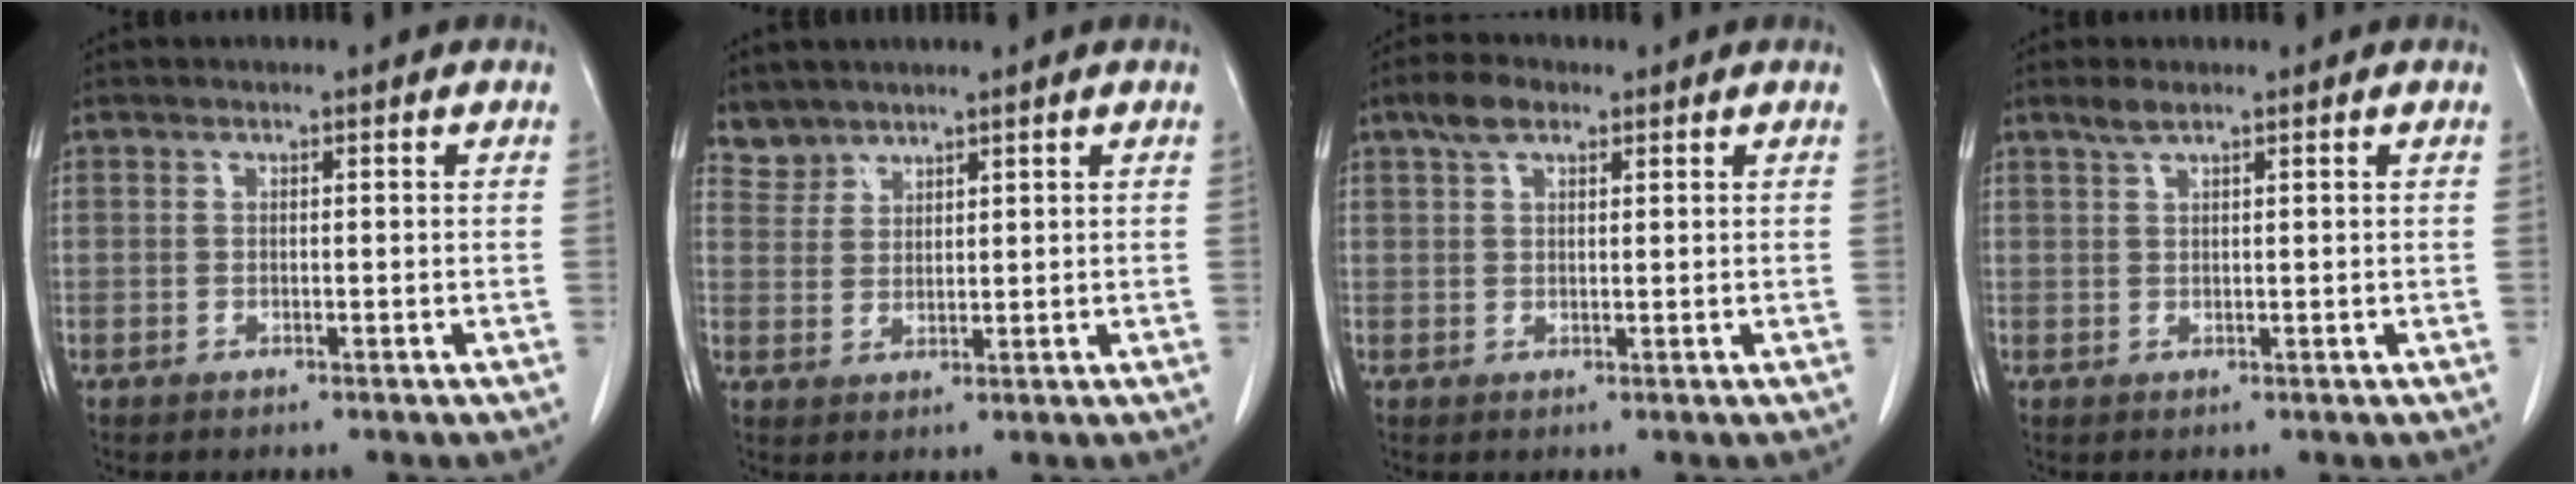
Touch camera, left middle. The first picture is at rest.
{"total": 3.0, "force": [2.7, 1.1, -0.5], "torque": [0.015, 0.007, 0.055]}
{"total": 3.7, "force": [2.3, 1.7, 2.3], "torque": [-0.050, 0.013, 0.044]}
{"total": 1.7, "force": [1.3, 0.2, 1.0], "torque": [-0.026, 0.005, 0.029]}